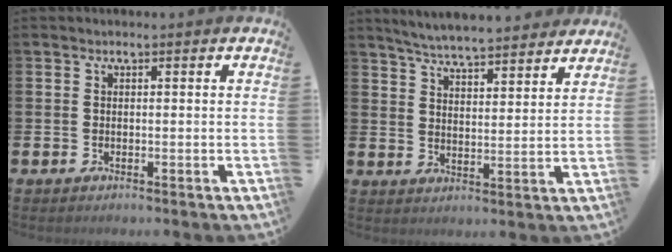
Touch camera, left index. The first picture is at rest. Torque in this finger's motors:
{"motor_torque": [1.06, -1.08, 0.29, 0.04]}